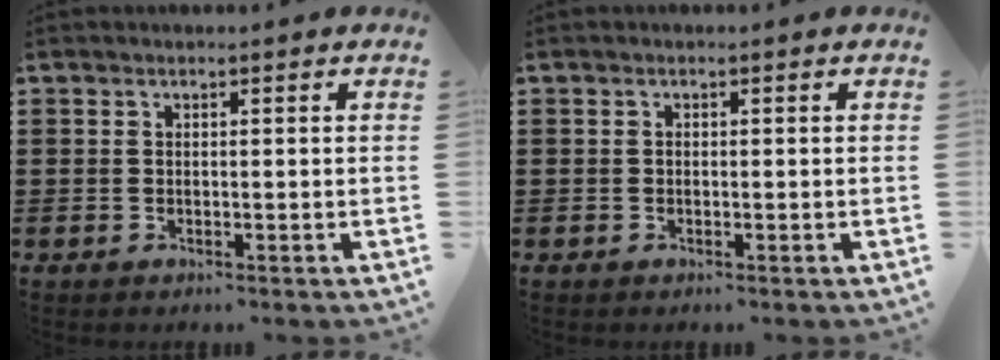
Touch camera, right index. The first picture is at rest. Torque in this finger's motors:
{"motor_torque": [0.16, -0.16, 0.03, 0.02]}